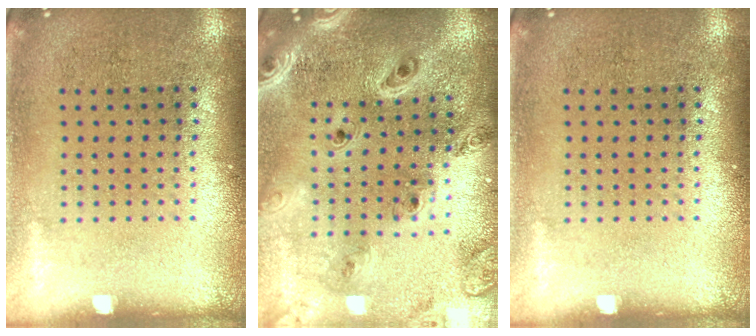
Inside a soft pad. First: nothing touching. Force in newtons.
{"total": 2.3, "press": 2.1, "slide": 1.0}
{"total": 0.0}